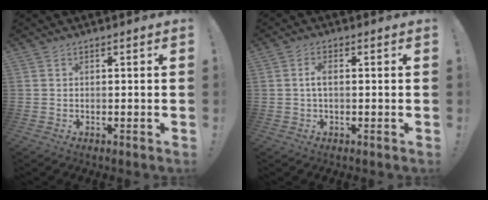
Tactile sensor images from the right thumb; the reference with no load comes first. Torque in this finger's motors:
{"motor_torque": [-0.09, 0.09, 0.07, 0.15, 0.08]}